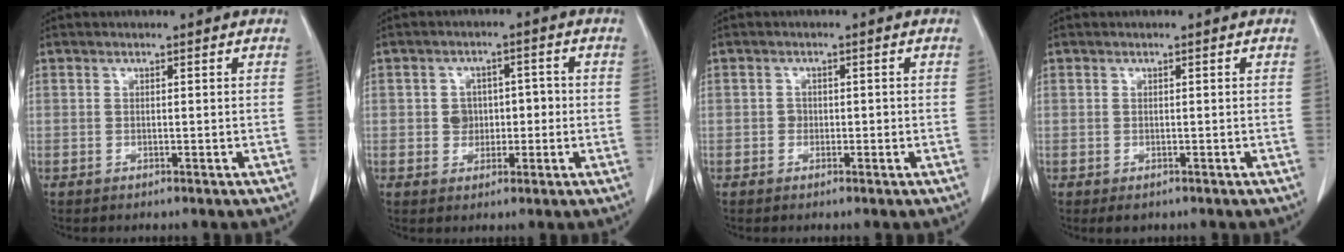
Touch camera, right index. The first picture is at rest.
{"total": 4.1, "force": [-0.4, 3.6, 1.9], "torque": [-0.022, 0.018, -0.004]}
{"total": 1.1, "force": [-0.3, 1.0, 0.4], "torque": [-0.005, 0.004, -0.005]}
{"total": 1.4, "force": [-0.8, 0.9, 0.6], "torque": [-0.008, 0.001, -0.004]}